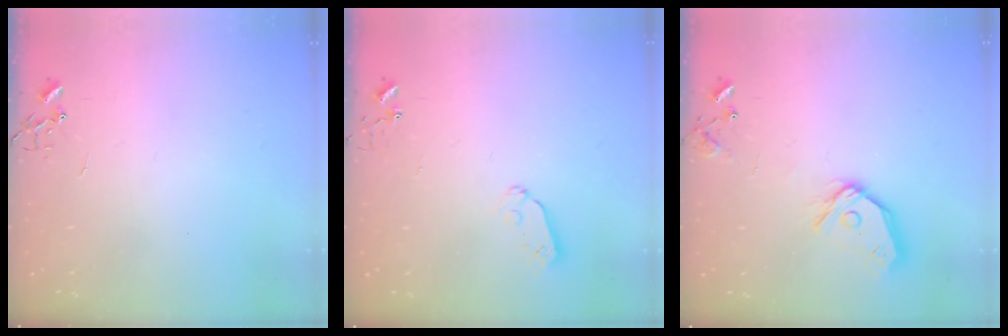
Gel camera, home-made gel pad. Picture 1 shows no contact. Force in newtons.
{"total": 3.7, "press": 3.6, "slide": 0.5}
{"total": 13.4, "press": 13.2, "slide": 1.8}